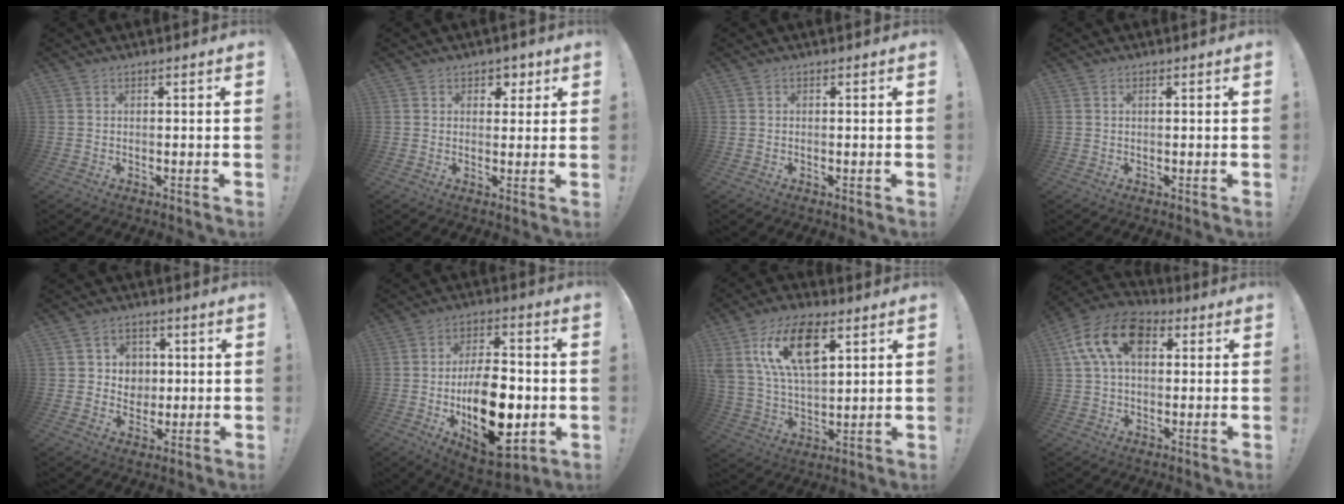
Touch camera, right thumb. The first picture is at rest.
{"total": 3.8, "force": [2.0, 3.0, 1.0], "torque": [0.002, -0.013, 0.033]}
{"total": 0.0}
{"total": 0.8, "force": [0.3, 0.3, 0.6], "torque": [-0.019, 0.004, 0.007]}
{"total": 6.6, "force": [1.8, 6.3, 1.0], "torque": [-0.019, -0.016, 0.040]}
{"total": 21.5, "force": [-4.2, 11.9, 17.4], "torque": [-0.278, 0.008, -0.054]}
{"total": 17.7, "force": [8.0, 9.5, 12.6], "torque": [-0.237, -0.021, 0.144]}
{"total": 16.0, "force": [5.2, 9.9, 11.5], "torque": [-0.211, -0.001, 0.096]}